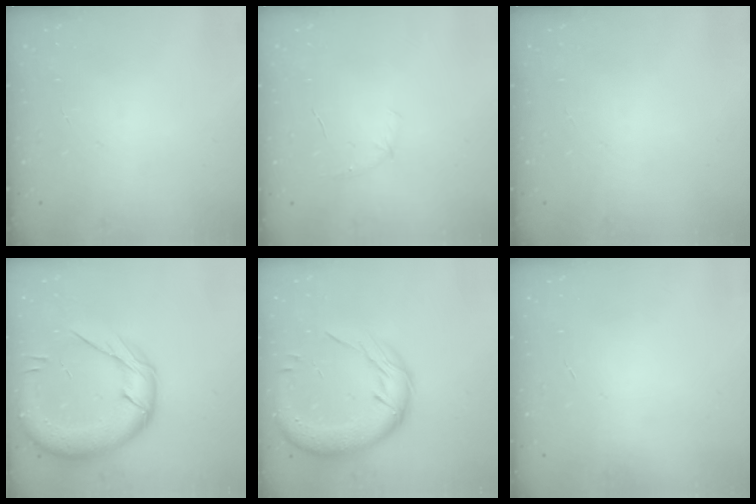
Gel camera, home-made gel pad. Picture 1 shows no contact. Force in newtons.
{"total": 3.8, "press": 3.6, "slide": 1.2}
{"total": 0.0}
{"total": 19.3, "press": 19.1, "slide": 3.0}
{"total": 16.7, "press": 16.4, "slide": 3.1}
{"total": 0.0}